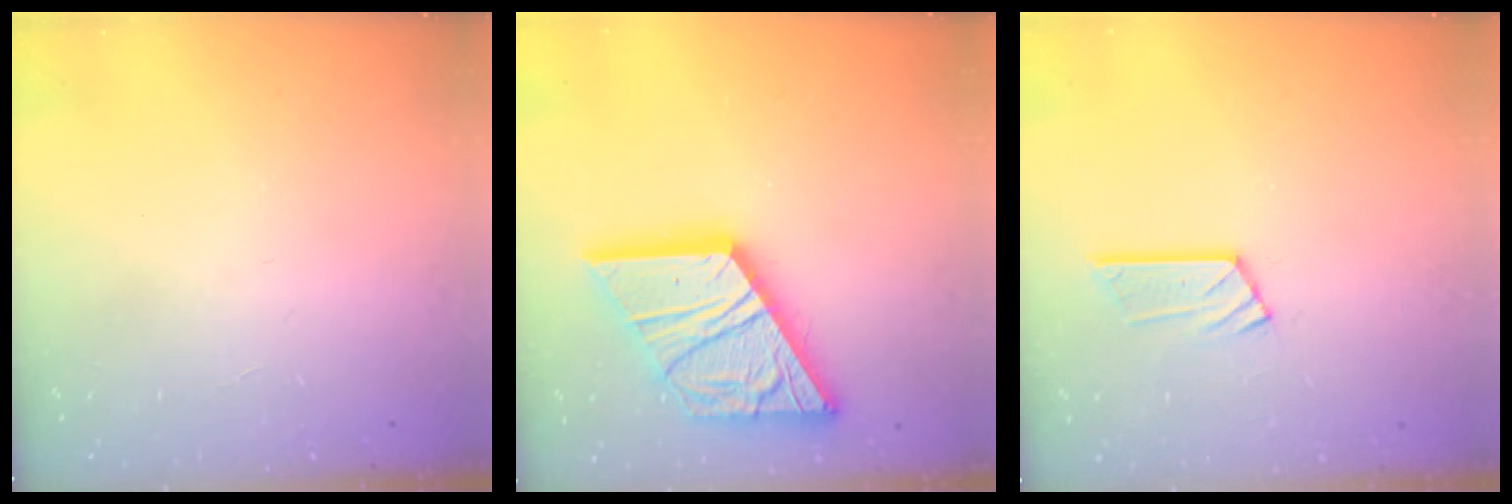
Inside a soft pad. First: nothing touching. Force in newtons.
{"total": 25.6, "press": 25.4, "slide": 2.9}
{"total": 6.7, "press": 6.7, "slide": 0.2}